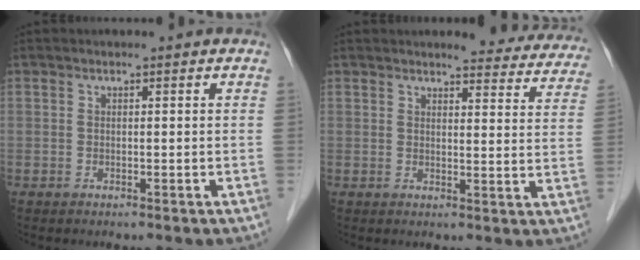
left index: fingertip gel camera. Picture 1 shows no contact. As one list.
[{"total": 12.8, "force": [12.1, 2.7, 3.4], "torque": [-0.005, -0.042, 0.108]}]